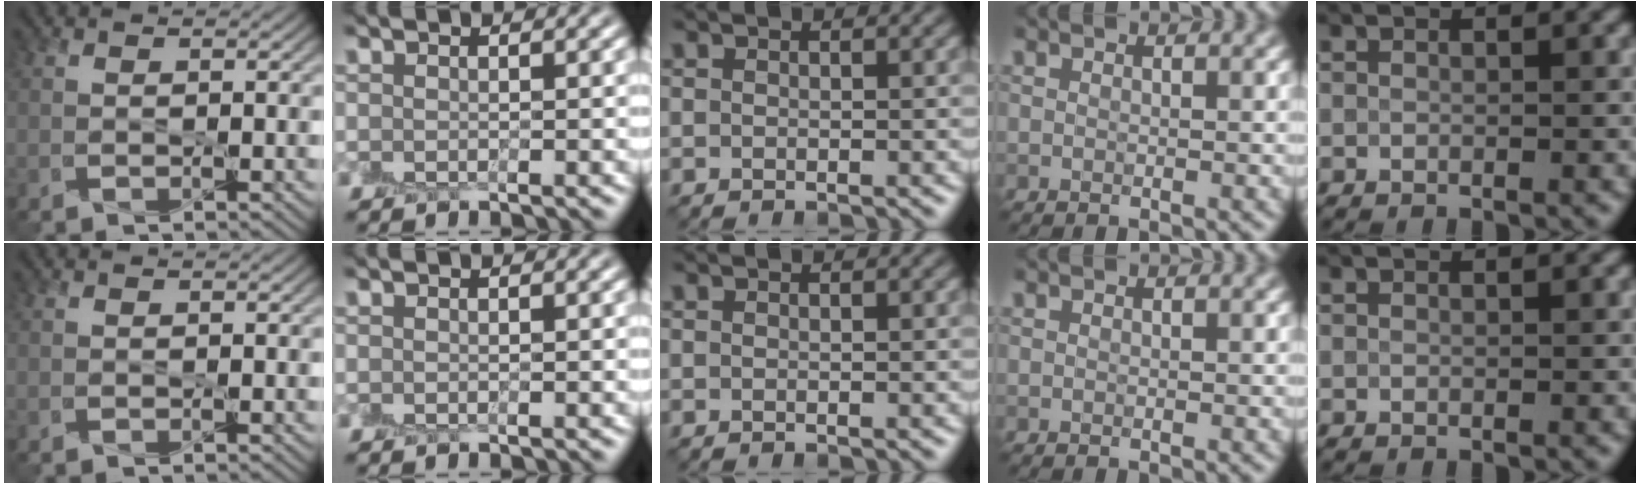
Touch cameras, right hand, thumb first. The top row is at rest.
{}